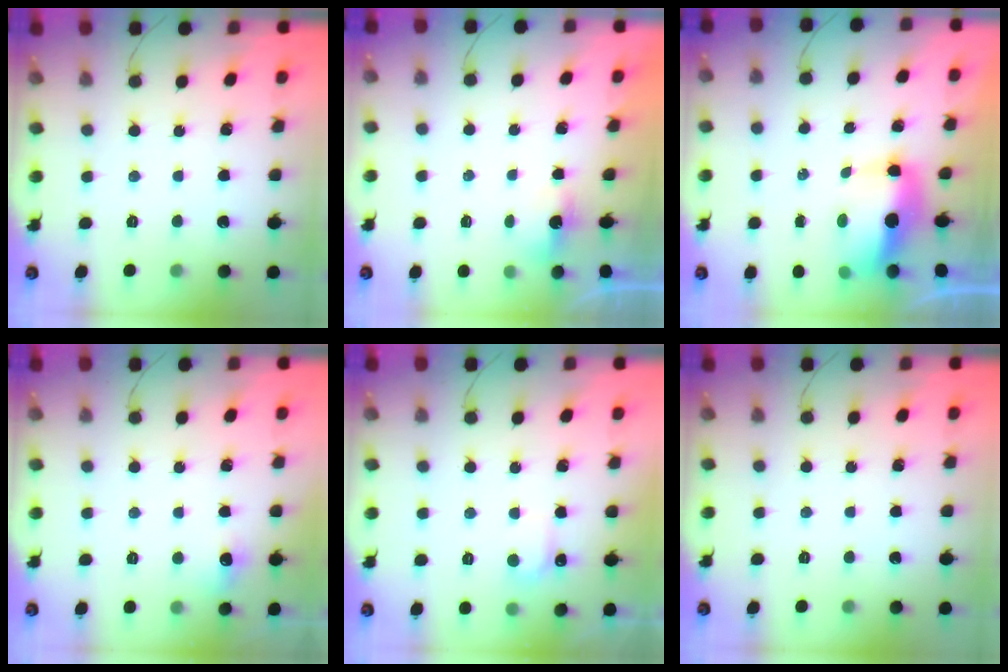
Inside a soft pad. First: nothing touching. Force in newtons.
{"total": 2.9, "press": 2.8, "slide": 0.8}
{"total": 8.6, "press": 8.4, "slide": 1.8}
{"total": 6.2, "press": 6.0, "slide": 1.6}
{"total": 4.2, "press": 4.1, "slide": 1.0}
{"total": 0.0}